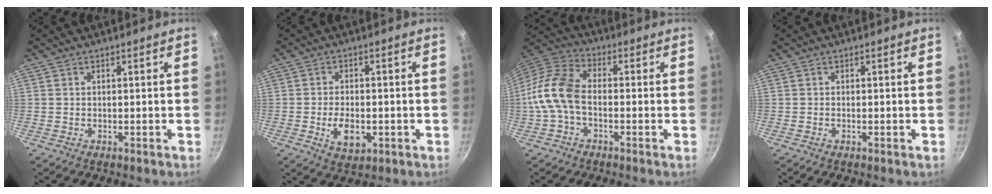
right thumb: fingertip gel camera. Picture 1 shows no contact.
{"total": 6.8, "force": [-1.6, 4.1, 5.1], "torque": [-0.077, 0.001, -0.021]}
{"total": 11.3, "force": [-2.0, 6.7, 8.9], "torque": [-0.175, 0.039, -0.060]}
{"total": 0.0}